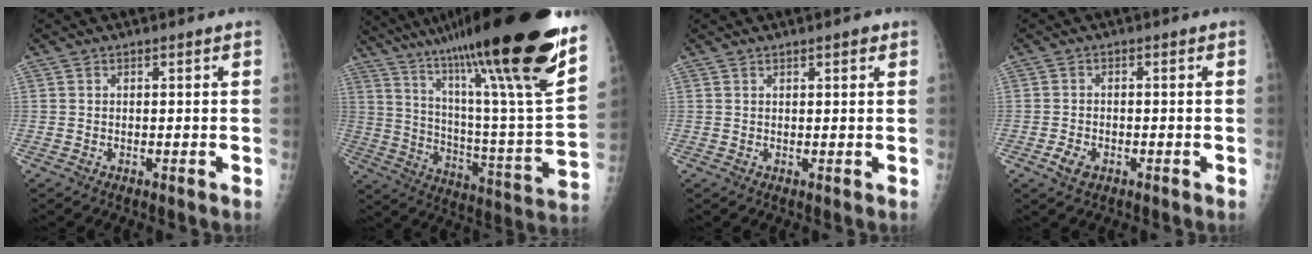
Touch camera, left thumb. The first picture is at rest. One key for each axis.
{"total": 34.9, "fx": 24.1, "fy": 3.2, "fz": 25.0, "tx": -0.362, "ty": -0.096, "tz": 0.378}
{"total": 1.5, "fx": 1.0, "fy": 0.4, "fz": 1.1, "tx": -0.012, "ty": -0.002, "tz": 0.013}
{"total": 3.0, "fx": -1.4, "fy": 2.0, "fz": 1.7, "tx": -0.029, "ty": 0.001, "tz": -0.023}